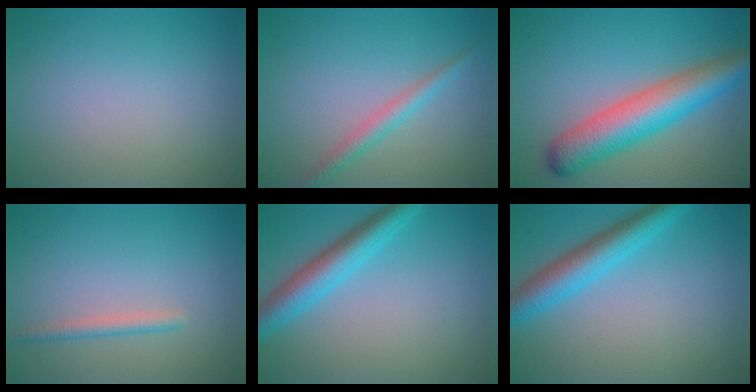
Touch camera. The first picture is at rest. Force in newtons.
{"total": 2.0, "press": 2.0, "slide": 0.1}
{"total": 7.8, "press": 7.8, "slide": 0.3}
{"total": 1.4, "press": 1.4, "slide": 0.2}
{"total": 4.5, "press": 4.5, "slide": 0.2}
{"total": 4.9, "press": 4.9, "slide": 0.2}